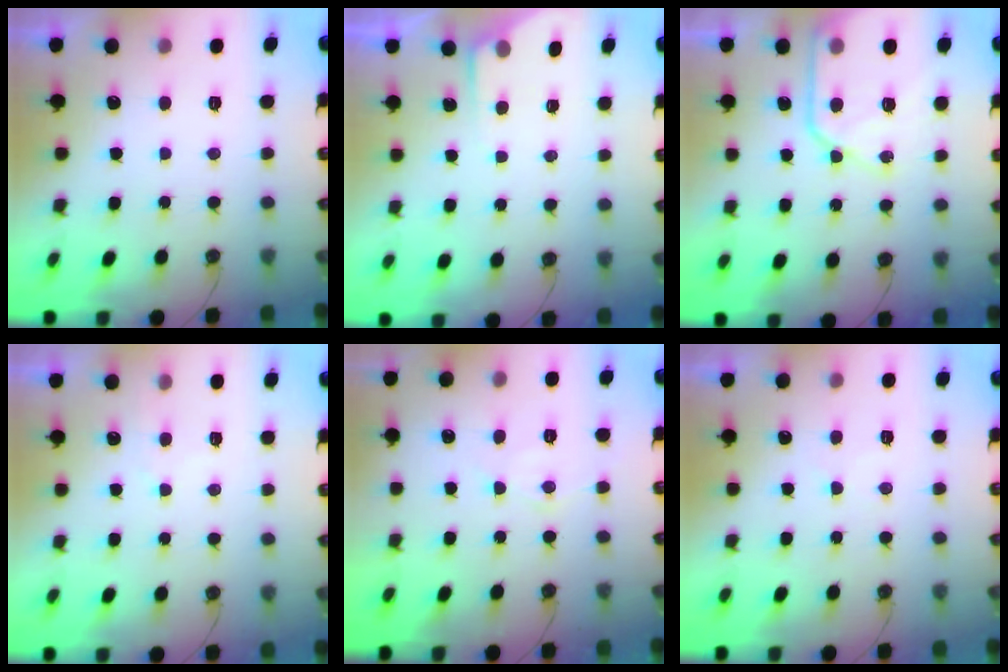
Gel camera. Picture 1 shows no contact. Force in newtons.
{"total": 3.4, "press": 3.3, "slide": 0.5}
{"total": 14.2, "press": 14.2, "slide": 1.6}
{"total": 4.4, "press": 4.4, "slide": 0.5}
{"total": 7.2, "press": 7.2, "slide": 0.3}
{"total": 5.5, "press": 5.5, "slide": 0.6}